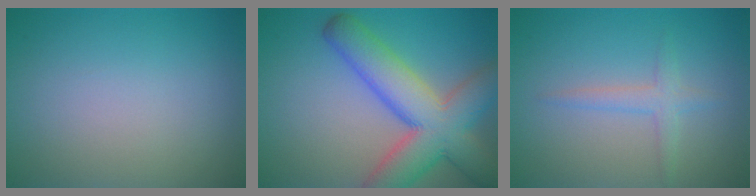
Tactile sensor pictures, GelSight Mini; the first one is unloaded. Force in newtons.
{"total": 9.6, "press": 9.6, "slide": 0.5}
{"total": 1.9, "press": 1.9, "slide": 0.1}